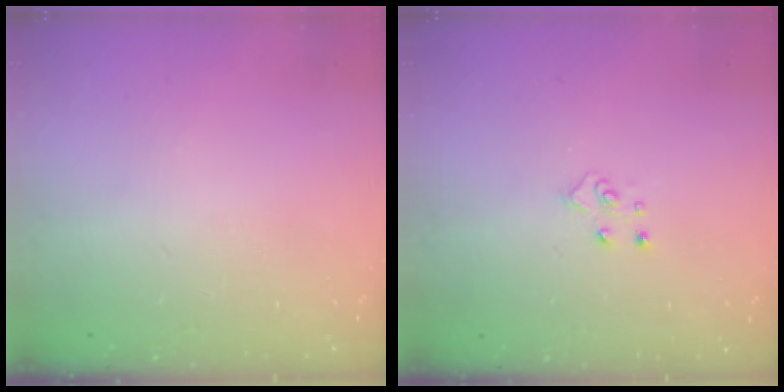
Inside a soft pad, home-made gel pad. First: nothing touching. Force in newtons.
{"total": 4.8, "press": 4.8, "slide": 0.5}